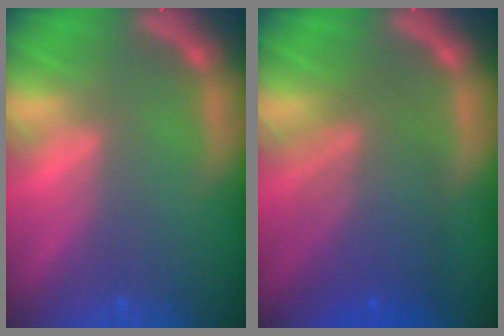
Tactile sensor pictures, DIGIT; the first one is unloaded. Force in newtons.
{"total": 7.1}